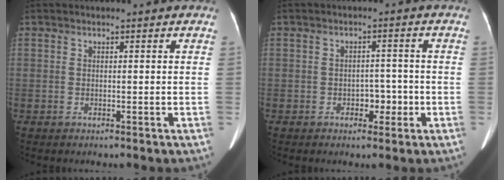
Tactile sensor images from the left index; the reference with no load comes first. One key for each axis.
{"total": 2.9, "fx": -1.1, "fy": 1.8, "fz": 1.9, "tx": -0.019, "ty": 0.008, "tz": -0.015}